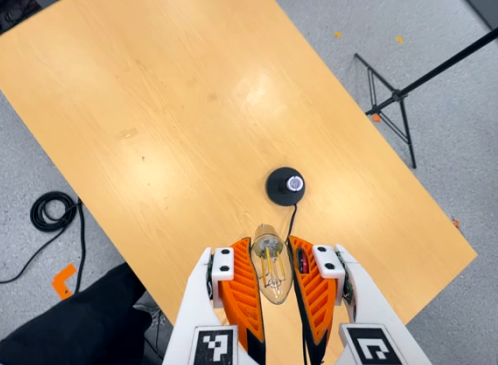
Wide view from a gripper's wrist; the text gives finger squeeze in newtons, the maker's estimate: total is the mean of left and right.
{"total": 21.4, "left": 24.3, "right": 18.4}